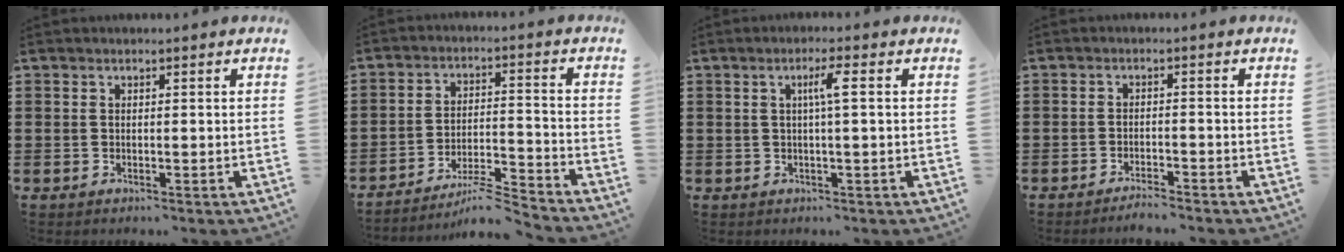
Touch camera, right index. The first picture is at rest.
{"total": 6.2, "force": [-5.8, 0.2, 2.2], "torque": [-0.042, -0.002, -0.114]}
{"total": 3.0, "force": [0.4, 0.0, 2.9], "torque": [-0.056, 0.000, 0.002]}
{"total": 2.1, "force": [-2.1, 0.0, 0.2], "torque": [-0.007, 0.002, -0.044]}